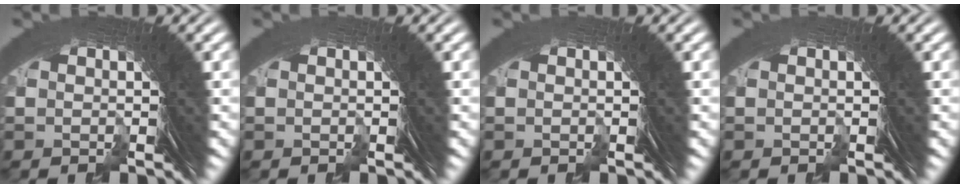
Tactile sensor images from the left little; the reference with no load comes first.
{"total": 0.0}
{"total": 0.0}
{"total": 0.0}